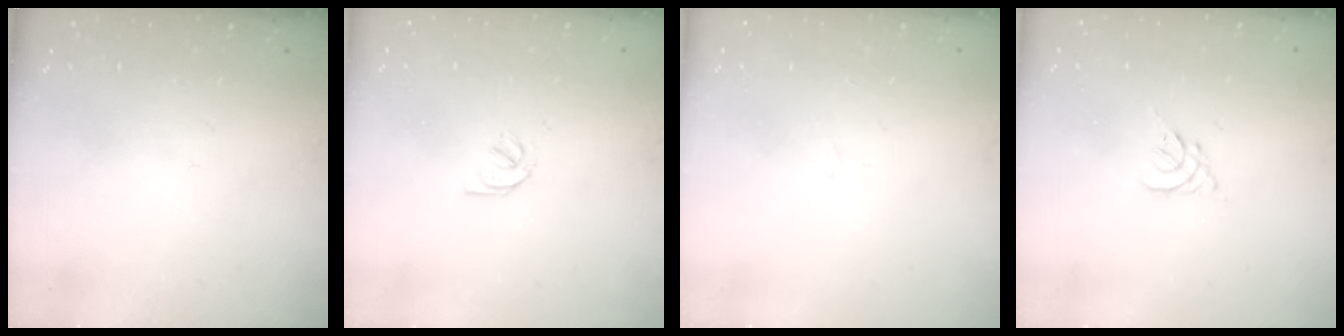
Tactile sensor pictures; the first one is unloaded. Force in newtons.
{"total": 2.0, "press": 2.0, "slide": 0.3}
{"total": 0.0}
{"total": 1.3, "press": 1.2, "slide": 0.6}